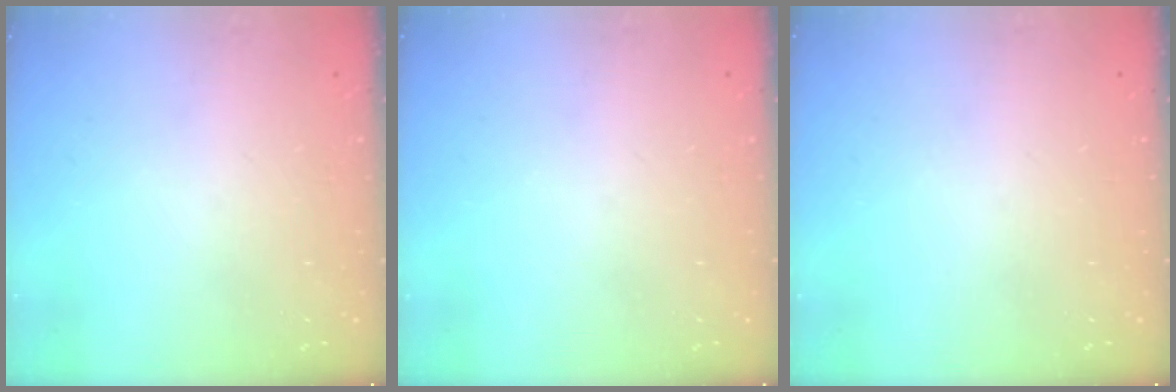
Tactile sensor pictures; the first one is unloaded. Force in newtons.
{"total": 0.0}
{"total": 0.0}